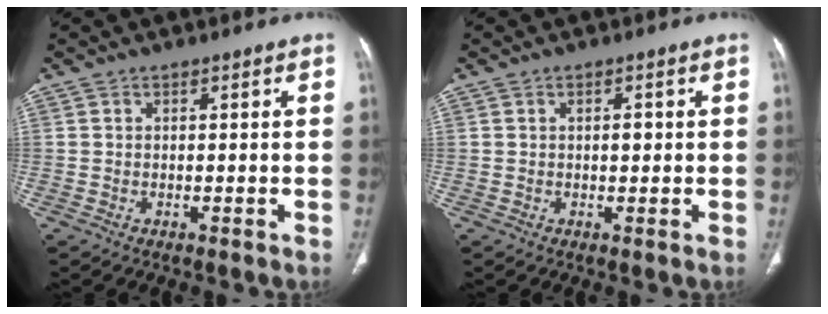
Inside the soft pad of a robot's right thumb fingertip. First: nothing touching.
{"total": 1.4, "force": [0.1, 0.7, 1.2], "torque": [-0.012, 0.002, 0.000]}